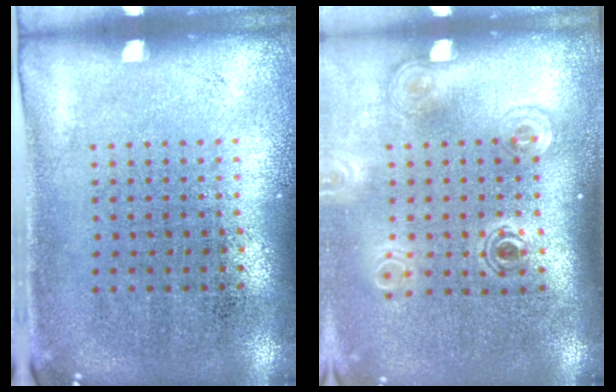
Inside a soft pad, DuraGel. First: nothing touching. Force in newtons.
{"total": 1.8, "press": 1.2, "slide": 1.3}